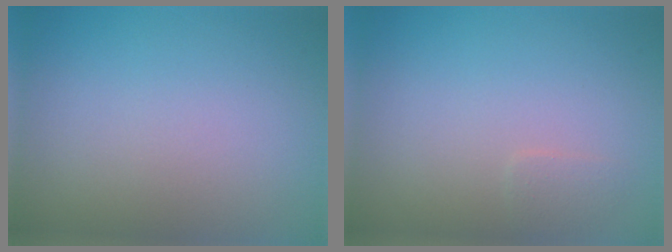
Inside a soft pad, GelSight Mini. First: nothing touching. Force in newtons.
{"total": 0.9, "press": 0.9, "slide": 0.1}